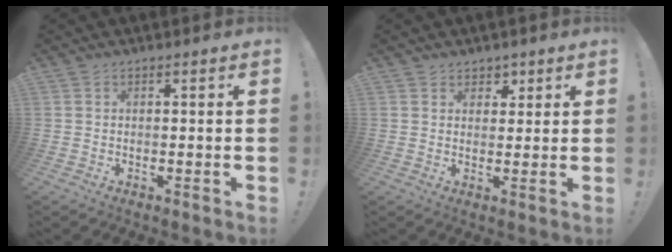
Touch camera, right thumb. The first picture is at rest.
{"total": 3.6, "force": [2.1, 2.9, 0.2], "torque": [0.011, -0.013, 0.036]}